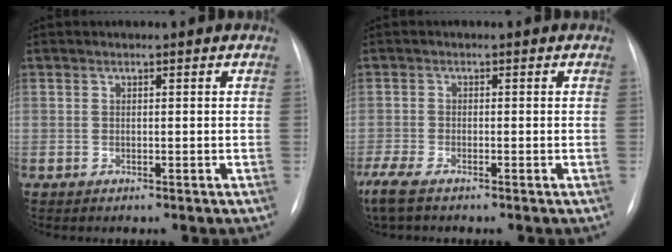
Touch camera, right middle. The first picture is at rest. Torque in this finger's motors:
{"motor_torque": [0.45, -0.51, 0.17, 0.06]}